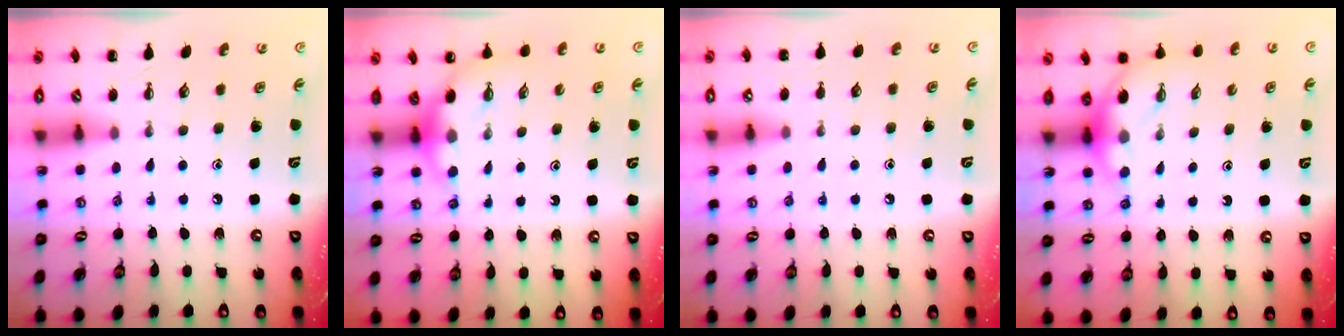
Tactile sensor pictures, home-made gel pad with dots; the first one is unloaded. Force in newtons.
{"total": 5.9, "press": 5.9, "slide": 0.5}
{"total": 5.6, "press": 5.3, "slide": 1.9}
{"total": 4.6, "press": 4.6, "slide": 0.2}